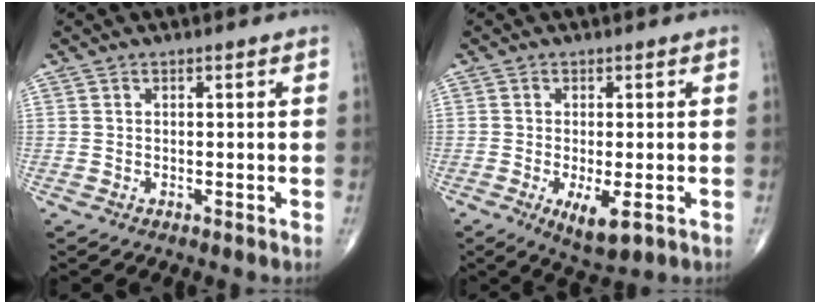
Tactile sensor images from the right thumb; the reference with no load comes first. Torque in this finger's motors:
{"motor_torque": [-0.45, 0.48, -0.29, -0.16, -0.05]}